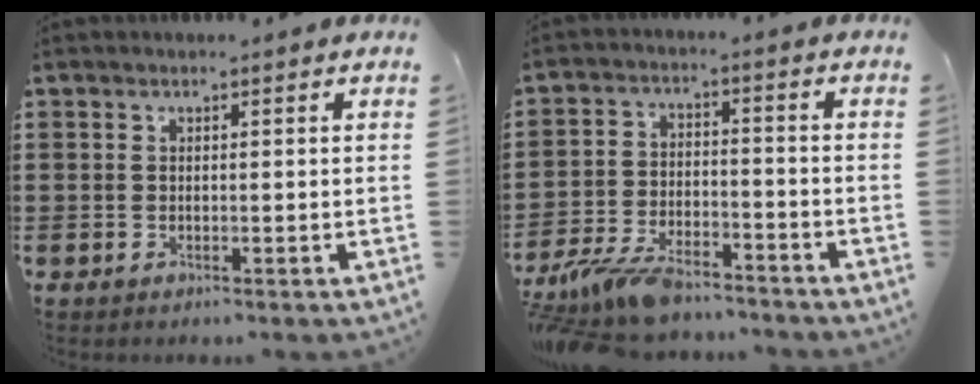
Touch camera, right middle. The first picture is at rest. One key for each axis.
{"total": 8.1, "fx": -7.1, "fy": 2.1, "fz": 3.4, "tx": -0.077, "ty": 0.008, "tz": -0.139}